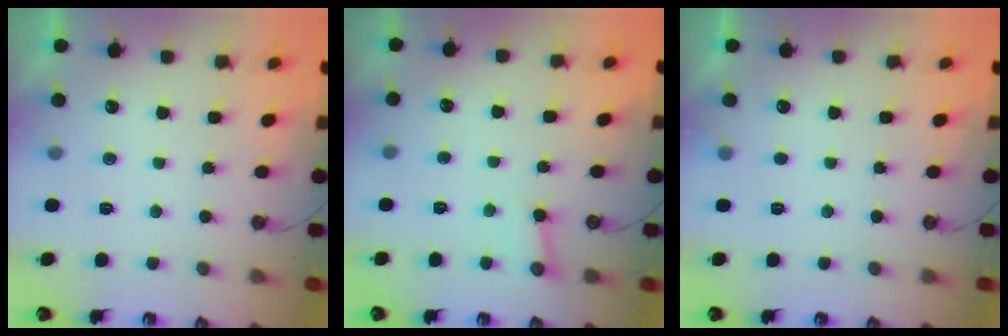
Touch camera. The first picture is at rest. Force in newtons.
{"total": 2.0, "press": 2.0, "slide": 0.2}
{"total": 2.6, "press": 2.6, "slide": 0.4}